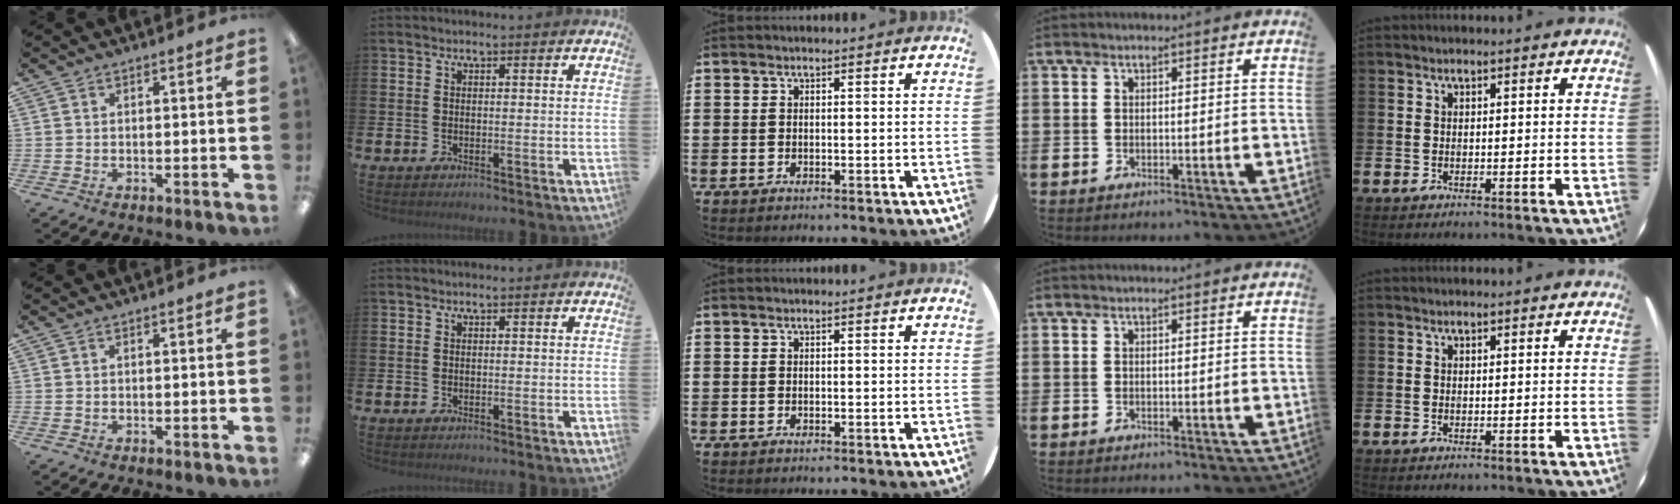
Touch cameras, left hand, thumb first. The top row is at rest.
{}